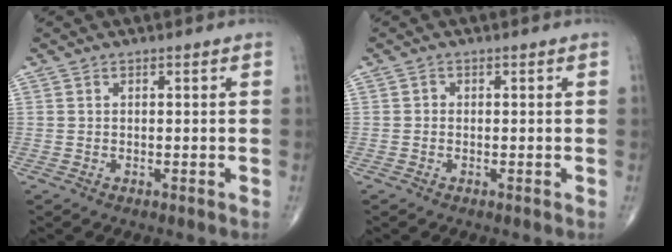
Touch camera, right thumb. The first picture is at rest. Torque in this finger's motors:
{"motor_torque": [-0.44, -0.10, 0.25, 0.11, 0.02]}